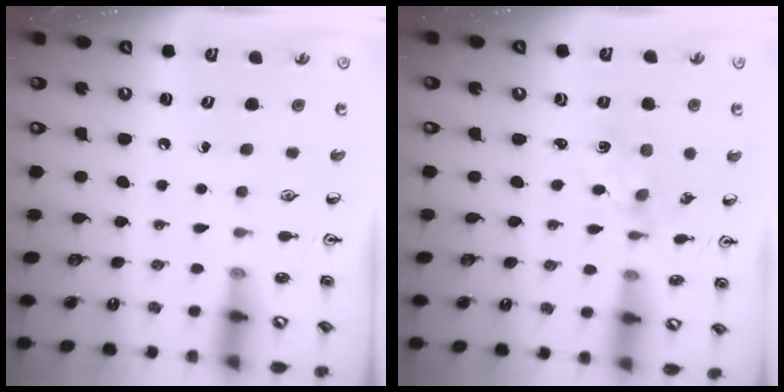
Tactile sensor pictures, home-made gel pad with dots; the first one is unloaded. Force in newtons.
{"total": 1.7, "press": 1.7, "slide": 0.3}